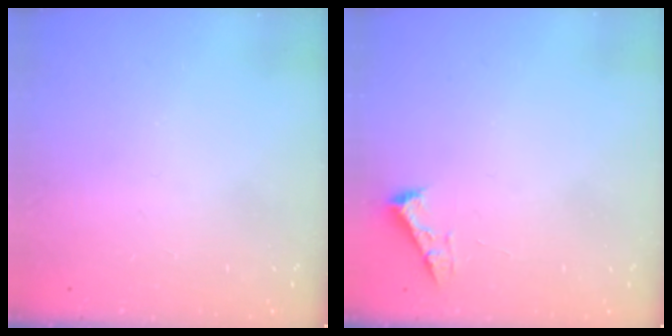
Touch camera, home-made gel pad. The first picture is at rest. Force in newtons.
{"total": 2.5, "press": 2.5, "slide": 0.3}